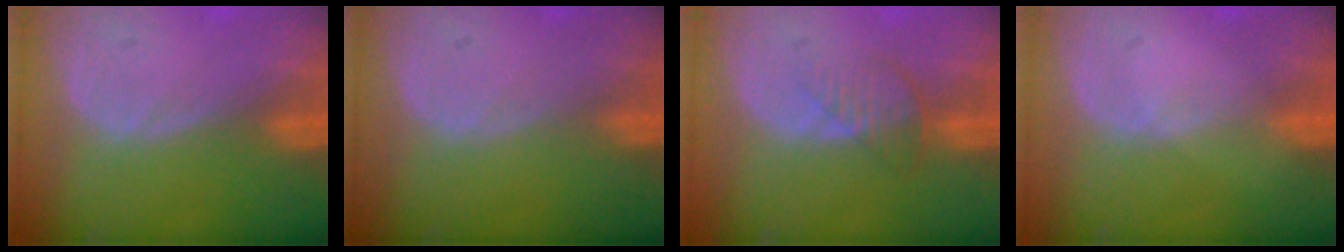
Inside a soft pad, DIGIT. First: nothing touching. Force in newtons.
{"total": 0.0}
{"total": 3.9, "press": 3.3, "slide": 2.0}
{"total": 0.6, "press": 0.5, "slide": 0.2}